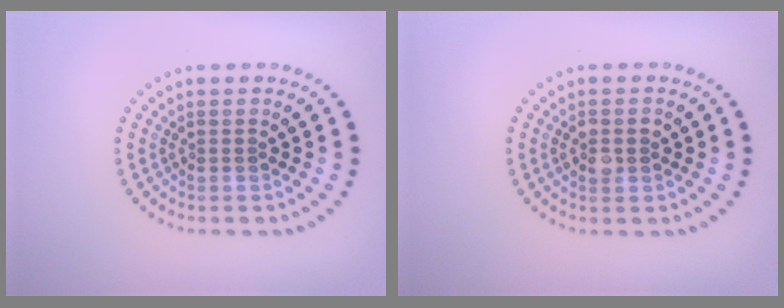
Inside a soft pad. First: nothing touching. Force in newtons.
{"total": 2.1, "press": 2.1, "slide": 0.0}